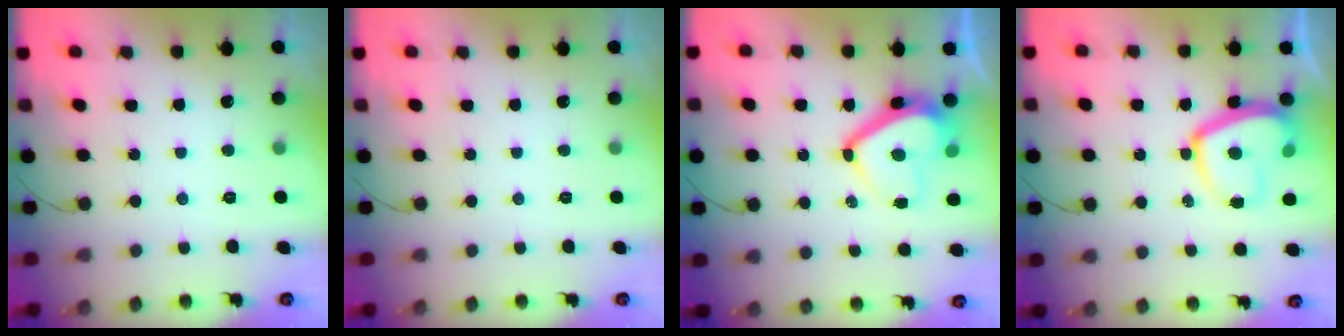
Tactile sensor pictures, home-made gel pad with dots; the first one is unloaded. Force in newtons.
{"total": 0.0}
{"total": 12.3, "press": 12.2, "slide": 1.4}
{"total": 12.3, "press": 12.2, "slide": 1.2}